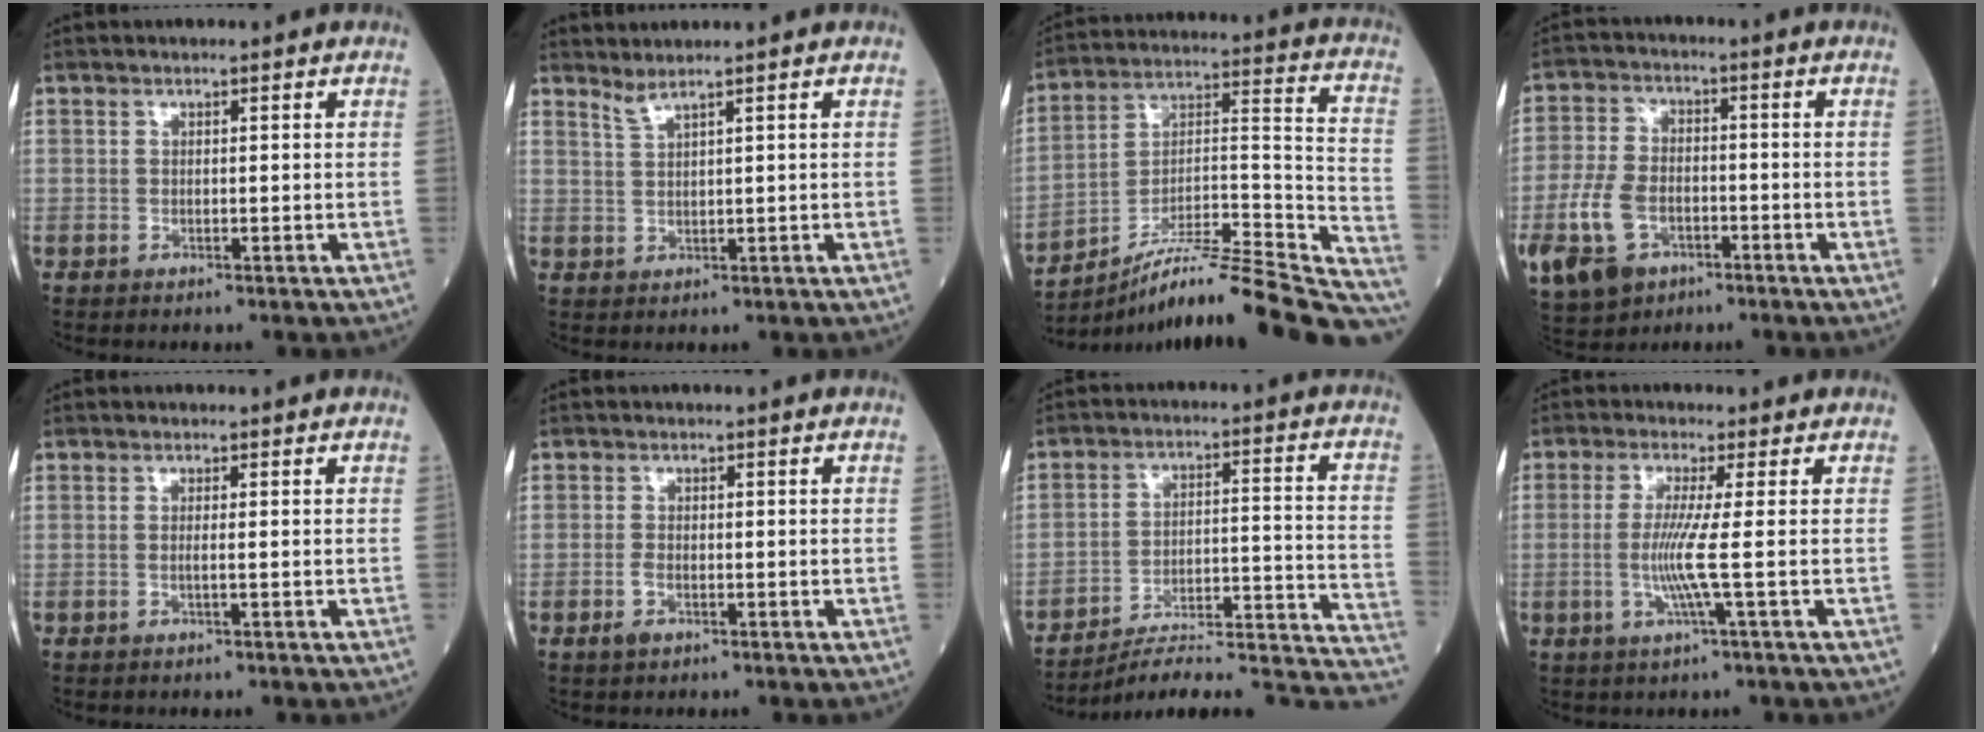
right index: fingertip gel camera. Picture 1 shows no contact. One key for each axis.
{"total": 1.7, "fx": 1.5, "fy": -0.6, "fz": 0.6, "tx": -0.021, "ty": -0.007, "tz": 0.035}
{"total": 27.5, "fx": -24.7, "fy": 1.2, "fz": 12.1, "tx": -0.126, "ty": 0.014, "tz": -0.366}
{"total": 10.6, "fx": -4.3, "fy": 6.9, "fz": 6.8, "tx": -0.162, "ty": 0.002, "tz": -0.072}
{"total": 0.7, "fx": -0.2, "fy": -0.2, "fz": 0.7, "tx": -0.013, "ty": 0.001, "tz": -0.003}
{"total": 1.7, "fx": -0.8, "fy": 0.8, "fz": 1.3, "tx": -0.033, "ty": -0.001, "tz": -0.012}
{"total": 19.8, "fx": -18.4, "fy": 1.0, "fz": 7.1, "tx": -0.033, "ty": 0.034, "tz": -0.250}
{"total": 5.2, "fx": -0.6, "fy": -1.3, "fz": 5.0, "tx": -0.110, "ty": -0.011, "tz": -0.014}